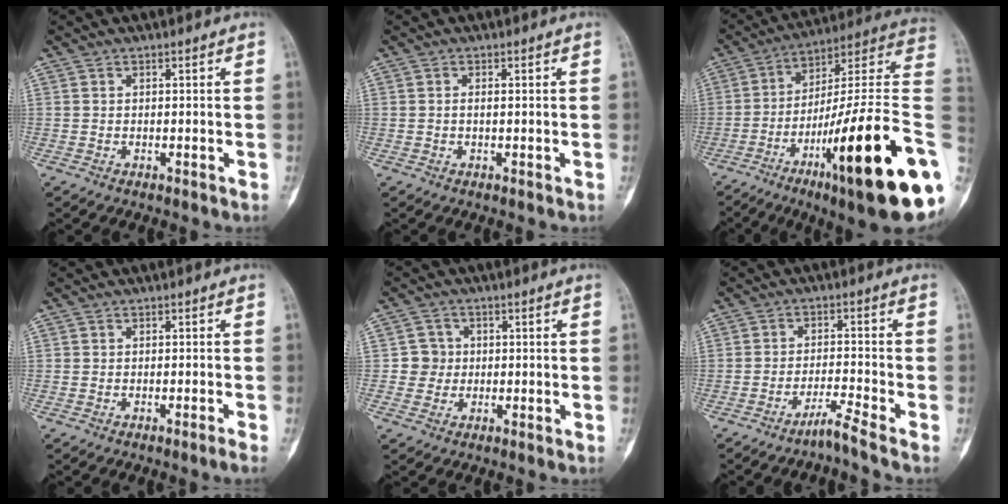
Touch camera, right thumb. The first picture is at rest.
{"total": 0.8, "force": [0.1, 0.3, 0.7], "torque": [-0.017, 0.006, 0.002]}
{"total": 29.9, "force": [-8.6, 4.4, 28.3], "torque": [-0.369, 0.048, -0.140]}
{"total": 0.9, "force": [-0.7, -0.3, 0.5], "torque": [-0.014, 0.004, -0.011]}
{"total": 3.7, "force": [0.0, 3.7, 0.2], "torque": [0.026, 0.010, -0.004]}
{"total": 2.9, "force": [-2.5, -1.0, 1.2], "torque": [-0.032, 0.012, -0.049]}